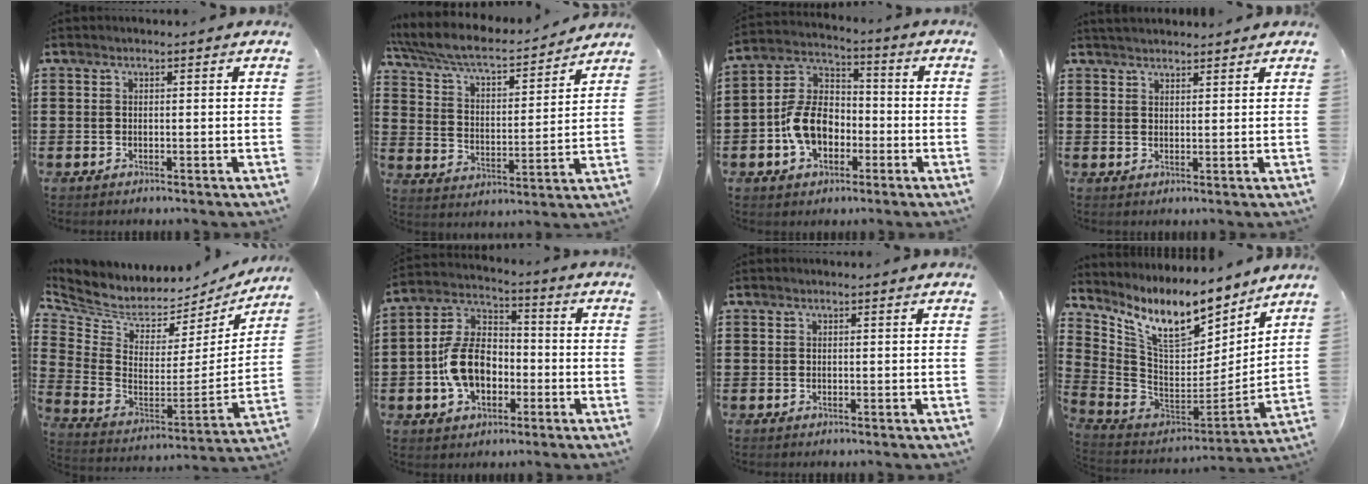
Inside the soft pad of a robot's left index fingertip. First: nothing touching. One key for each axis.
{"total": 6.7, "fx": 5.8, "fy": 1.2, "fz": 3.2, "tx": -0.087, "ty": -0.037, "tz": 0.096}
{"total": 9.4, "fx": -2.9, "fy": 6.6, "fz": 6.1, "tx": -0.159, "ty": 0.014, "tz": -0.062}
{"total": 2.1, "fx": 2.1, "fy": 0.3, "fz": 0.1, "tx": -0.006, "ty": 0.000, "tz": 0.042}
{"total": 4.6, "fx": 3.9, "fy": 2.3, "fz": 0.4, "tx": -0.044, "ty": -0.043, "tz": 0.066}
{"total": 11.0, "fx": -2.4, "fy": 7.4, "fz": 7.7, "tx": -0.193, "ty": 0.012, "tz": -0.051}
{"total": 0.0}
{"total": 11.9, "fx": 8.5, "fy": 3.9, "fz": 7.3, "tx": -0.160, "ty": -0.054, "tz": 0.149}